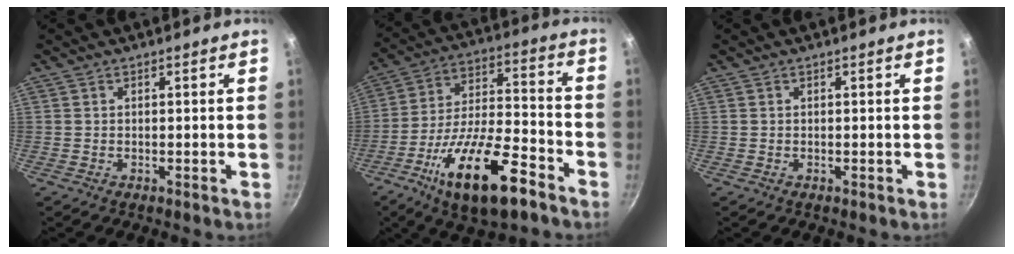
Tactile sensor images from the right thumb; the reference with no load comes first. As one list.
[{"total": 20.1, "force": [-10.8, 7.1, 15.5], "torque": [-0.256, 0.044, -0.189]}, {"total": 0.0}]